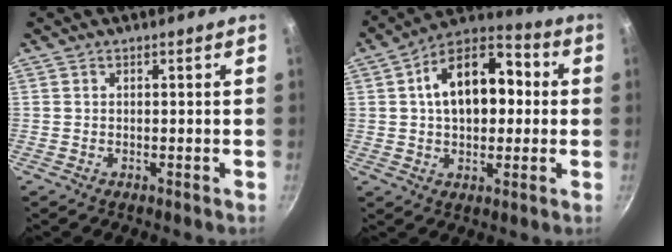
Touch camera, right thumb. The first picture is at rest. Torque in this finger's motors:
{"motor_torque": [-0.22, 0.83, 0.19, 0.10, 0.12]}